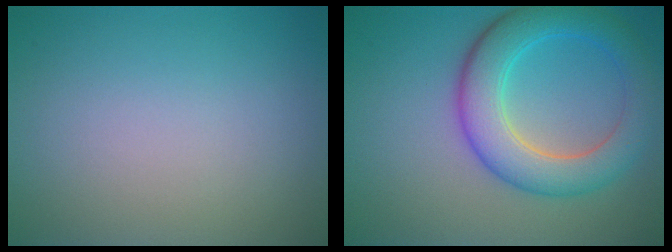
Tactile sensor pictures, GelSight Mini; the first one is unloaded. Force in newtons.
{"total": 6.6, "press": 6.6, "slide": 0.2}